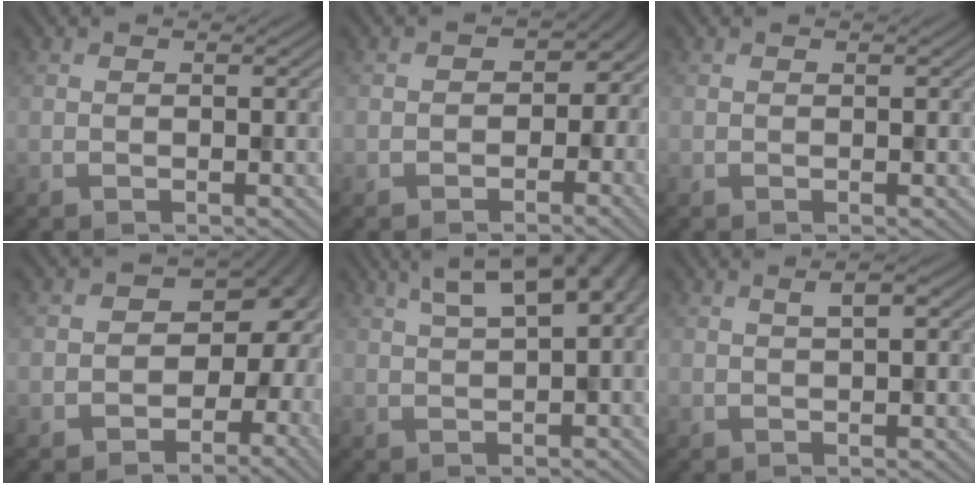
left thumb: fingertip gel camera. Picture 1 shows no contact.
{"total": 4.5, "force": [-1.3, 3.7, 2.1], "torque": [-0.006, -0.004, -0.022]}
{"total": 0.0}
{"total": 10.2, "force": [-1.5, 8.0, 6.2], "torque": [-0.049, -0.019, -0.023]}
{"total": 8.5, "force": [3.4, 3.1, 7.1], "torque": [-0.112, 0.023, 0.055]}
{"total": 1.8, "force": [0.7, 0.2, 1.7], "torque": [-0.032, 0.012, 0.009]}